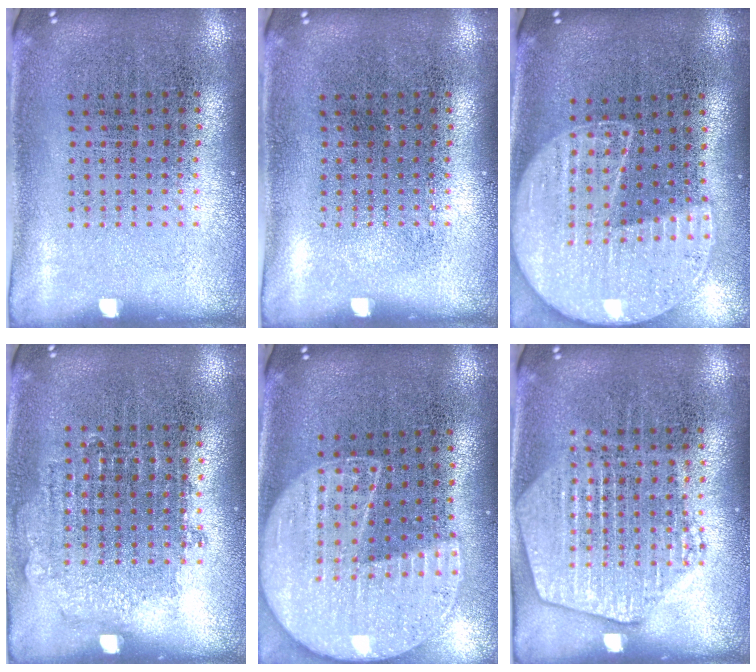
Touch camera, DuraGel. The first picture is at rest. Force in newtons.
{"total": 0.0}
{"total": 1.7, "press": 1.6, "slide": 0.7}
{"total": 0.8, "press": 0.7, "slide": 0.3}
{"total": 1.7, "press": 1.6, "slide": 0.7}
{"total": 2.8, "press": 2.7, "slide": 0.4}